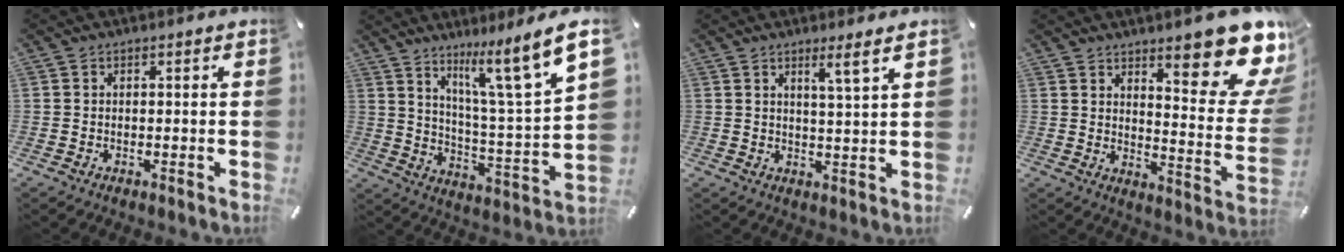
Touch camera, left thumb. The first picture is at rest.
{"total": 14.6, "force": [10.3, 1.9, 10.3], "torque": [-0.166, -0.076, 0.156]}
{"total": 5.1, "force": [3.3, -0.6, 3.9], "torque": [-0.073, -0.015, 0.053]}
{"total": 19.1, "force": [11.9, 5.8, 13.8], "torque": [-0.173, -0.098, 0.190]}